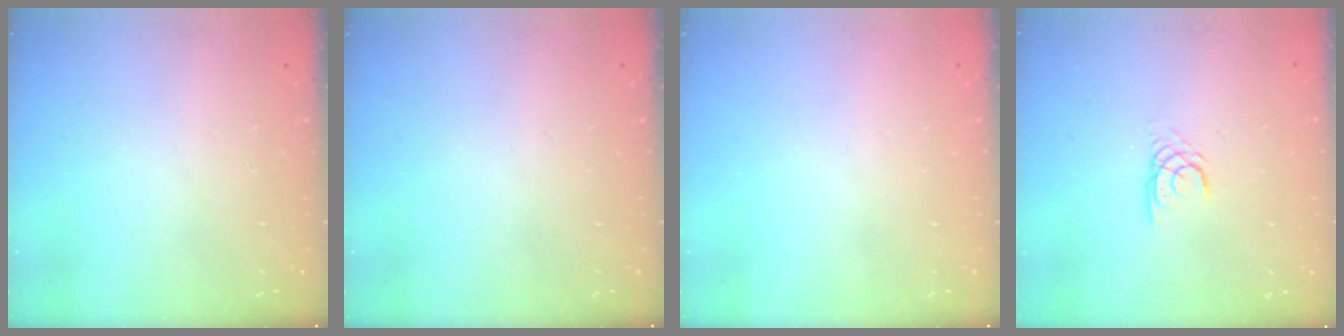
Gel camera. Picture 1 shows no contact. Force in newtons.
{"total": 0.0}
{"total": 0.0}
{"total": 2.2, "press": 2.2, "slide": 0.1}